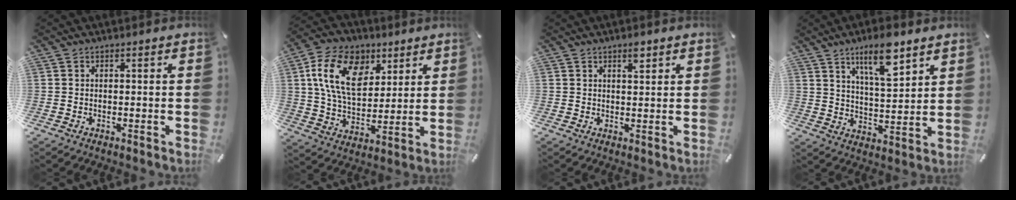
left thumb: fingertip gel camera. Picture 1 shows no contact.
{"total": 16.0, "force": [6.3, 10.7, 10.0], "torque": [-0.191, -0.003, 0.118]}
{"total": 2.7, "force": [1.7, 1.0, 1.9], "torque": [-0.024, -0.004, 0.025]}
{"total": 11.3, "force": [7.7, 3.2, 7.6], "torque": [-0.126, -0.037, 0.131]}